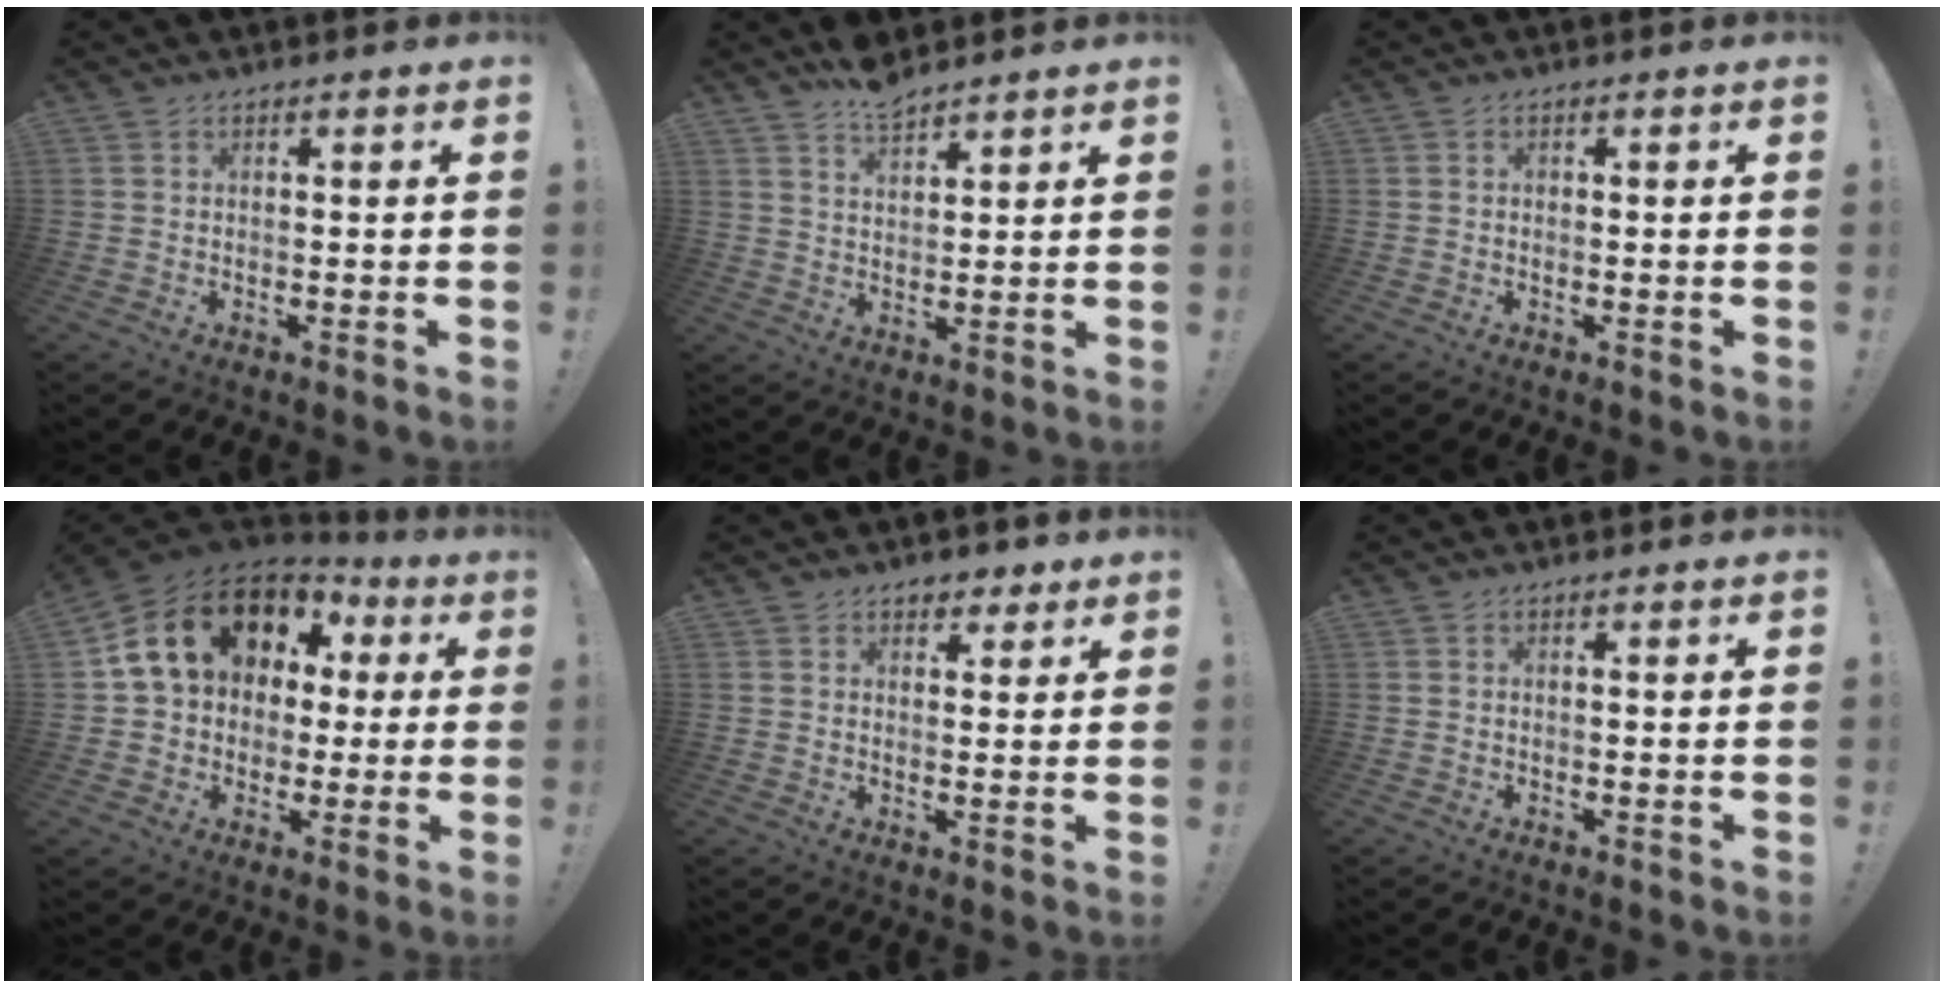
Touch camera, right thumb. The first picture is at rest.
{"total": 6.2, "force": [5.3, 2.2, 2.4], "torque": [-0.035, -0.032, 0.094]}
{"total": 0.6, "force": [-0.2, 0.5, 0.2], "torque": [-0.003, 0.002, -0.004]}
{"total": 17.7, "force": [6.3, 13.2, 9.9], "torque": [-0.162, -0.013, 0.124]}
{"total": 3.8, "force": [2.5, 2.7, 1.0], "torque": [-0.004, -0.011, 0.044]}
{"total": 0.0}